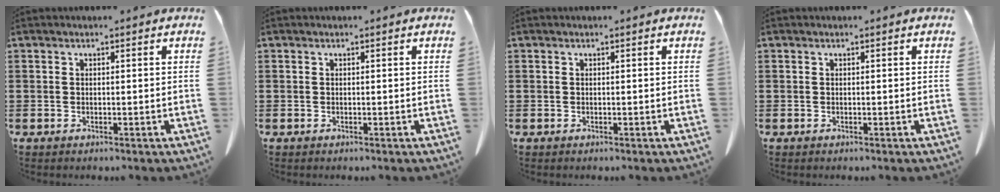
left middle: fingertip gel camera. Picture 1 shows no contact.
{"total": 0.0}
{"total": 0.0}
{"total": 0.0}